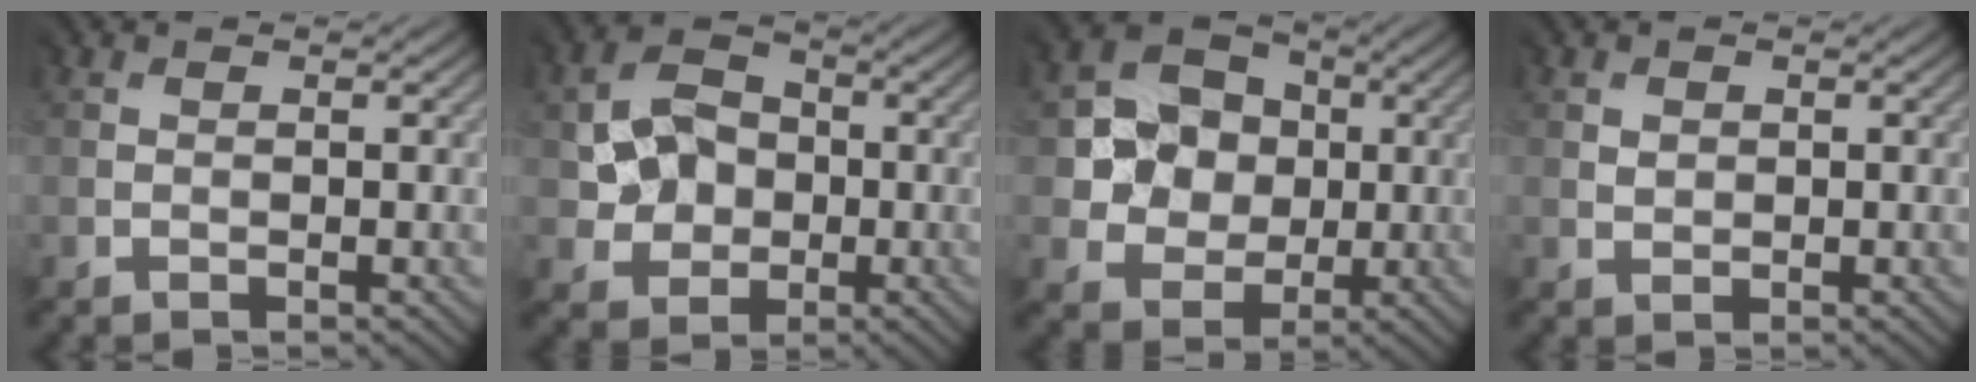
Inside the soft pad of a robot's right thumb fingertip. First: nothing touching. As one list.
[{"total": 5.5, "force": [0.2, 5.1, 2.1], "torque": [-0.042, 0.010, -0.006]}, {"total": 7.3, "force": [1.2, 6.8, 2.4], "torque": [-0.050, 0.001, 0.009]}, {"total": 1.3, "force": [0.8, 0.9, -0.3], "torque": [0.006, -0.001, 0.018]}]